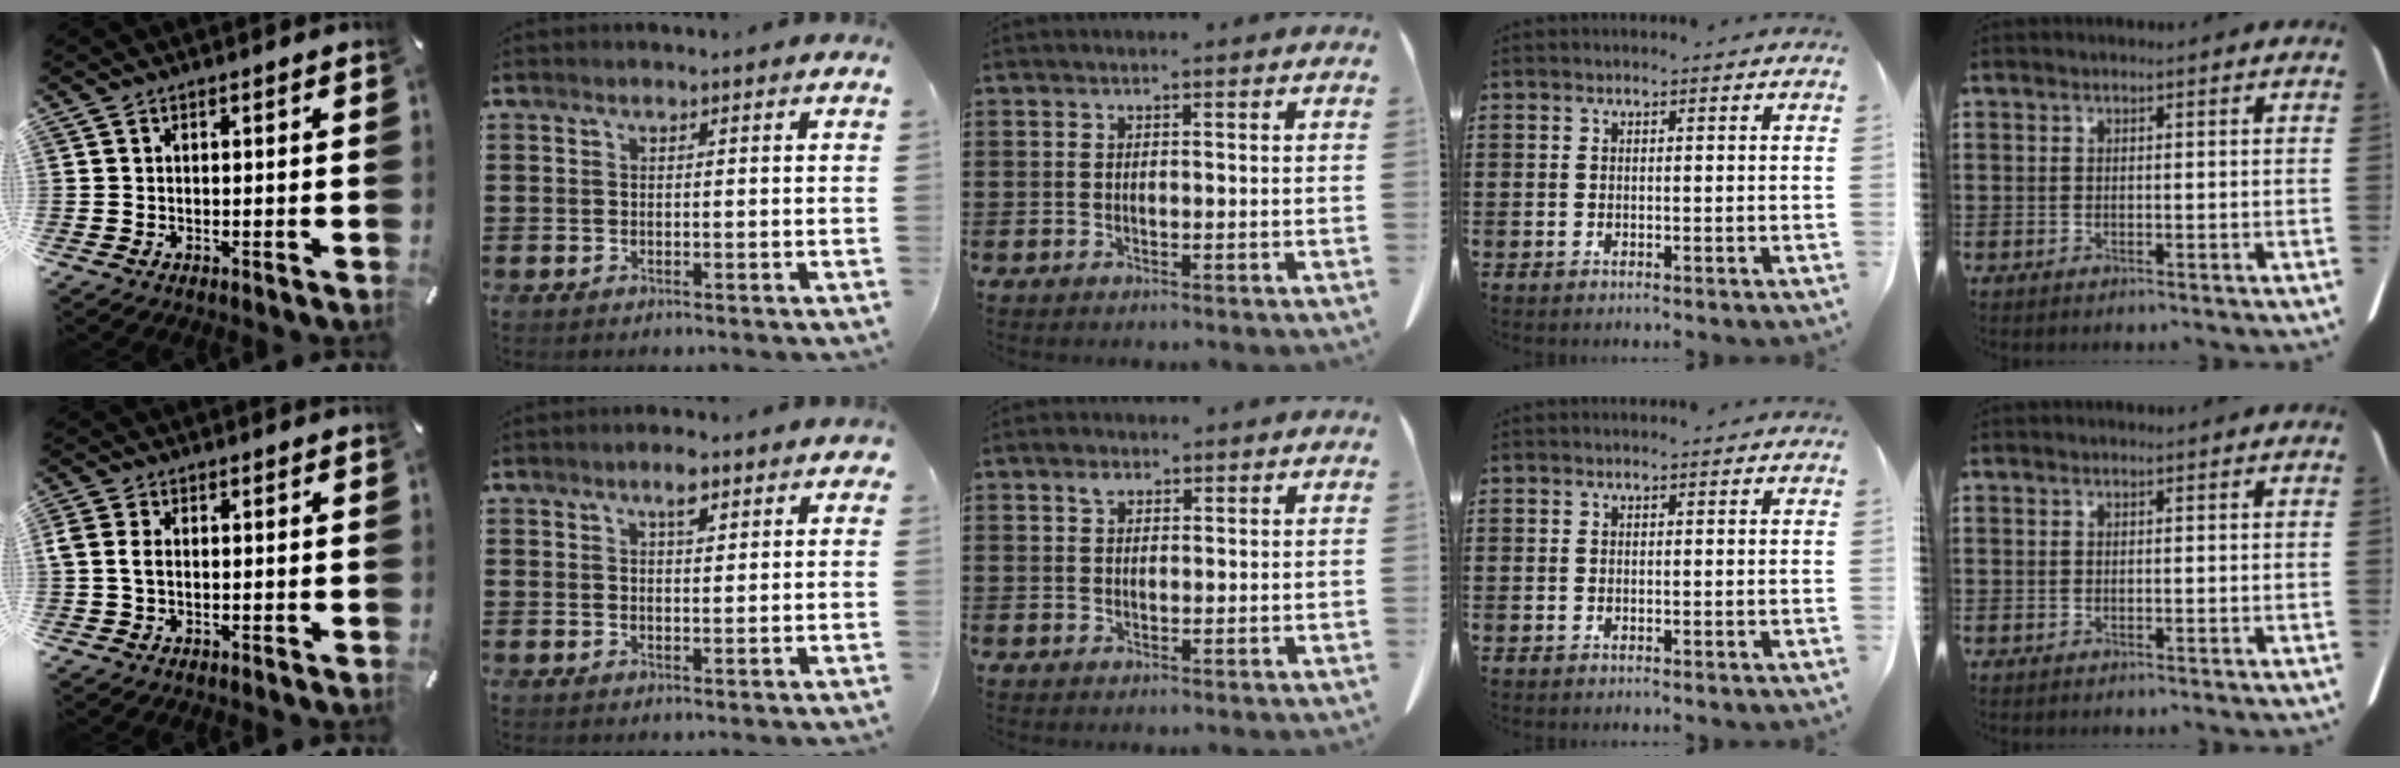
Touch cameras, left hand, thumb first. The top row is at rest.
{"thumb": {"total": 2.9, "force": [-0.1, 1.9, 2.2], "torque": [-0.048, 0.003, -0.004]}, "index": {"total": 3.5, "force": [2.5, 1.1, 2.3], "torque": [-0.031, 0.003, 0.039]}, "middle": {"total": 1.6, "force": [0.8, 1.0, 0.9], "torque": [-0.014, -0.001, 0.014]}}